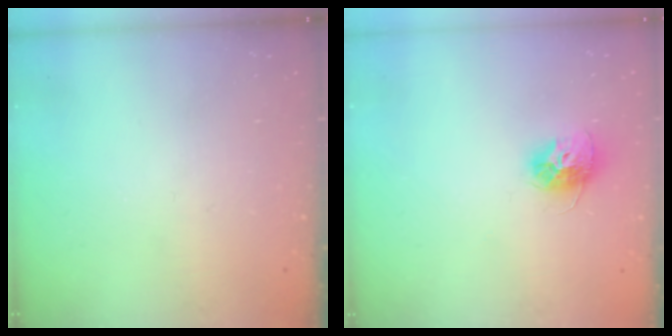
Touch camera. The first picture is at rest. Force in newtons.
{"total": 10.5, "press": 10.4, "slide": 0.9}